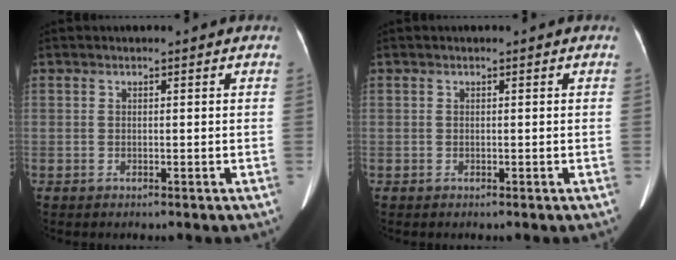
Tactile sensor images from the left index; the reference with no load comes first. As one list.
[{"total": 0.0}]